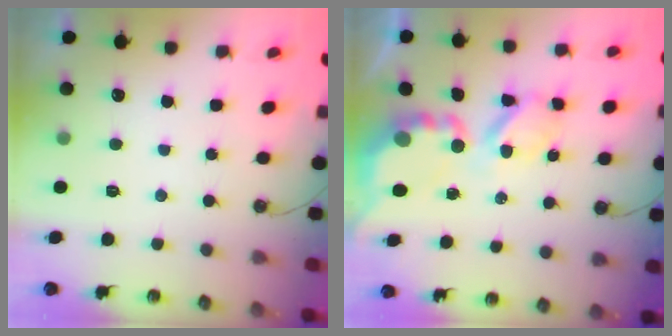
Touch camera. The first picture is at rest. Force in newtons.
{"total": 8.3, "press": 8.2, "slide": 0.7}